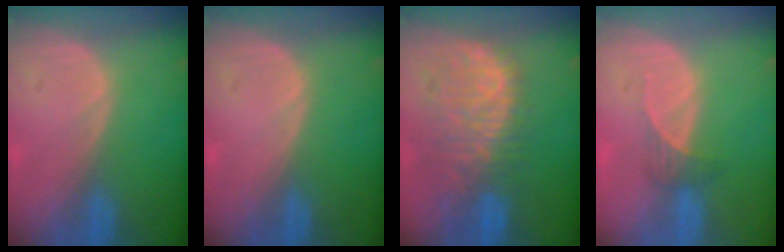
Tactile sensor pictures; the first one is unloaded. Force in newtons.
{"total": 0.0}
{"total": 10.6, "press": 9.4, "slide": 4.9}
{"total": 2.1, "press": 1.9, "slide": 0.9}